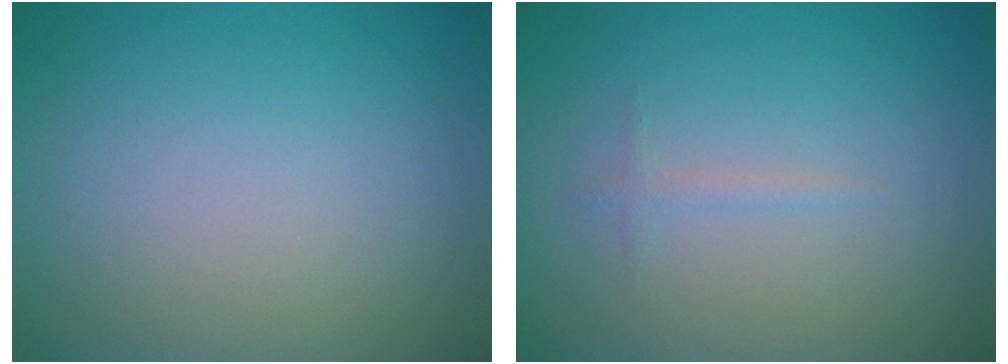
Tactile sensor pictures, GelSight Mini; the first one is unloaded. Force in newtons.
{"total": 0.7, "press": 0.7, "slide": 0.0}